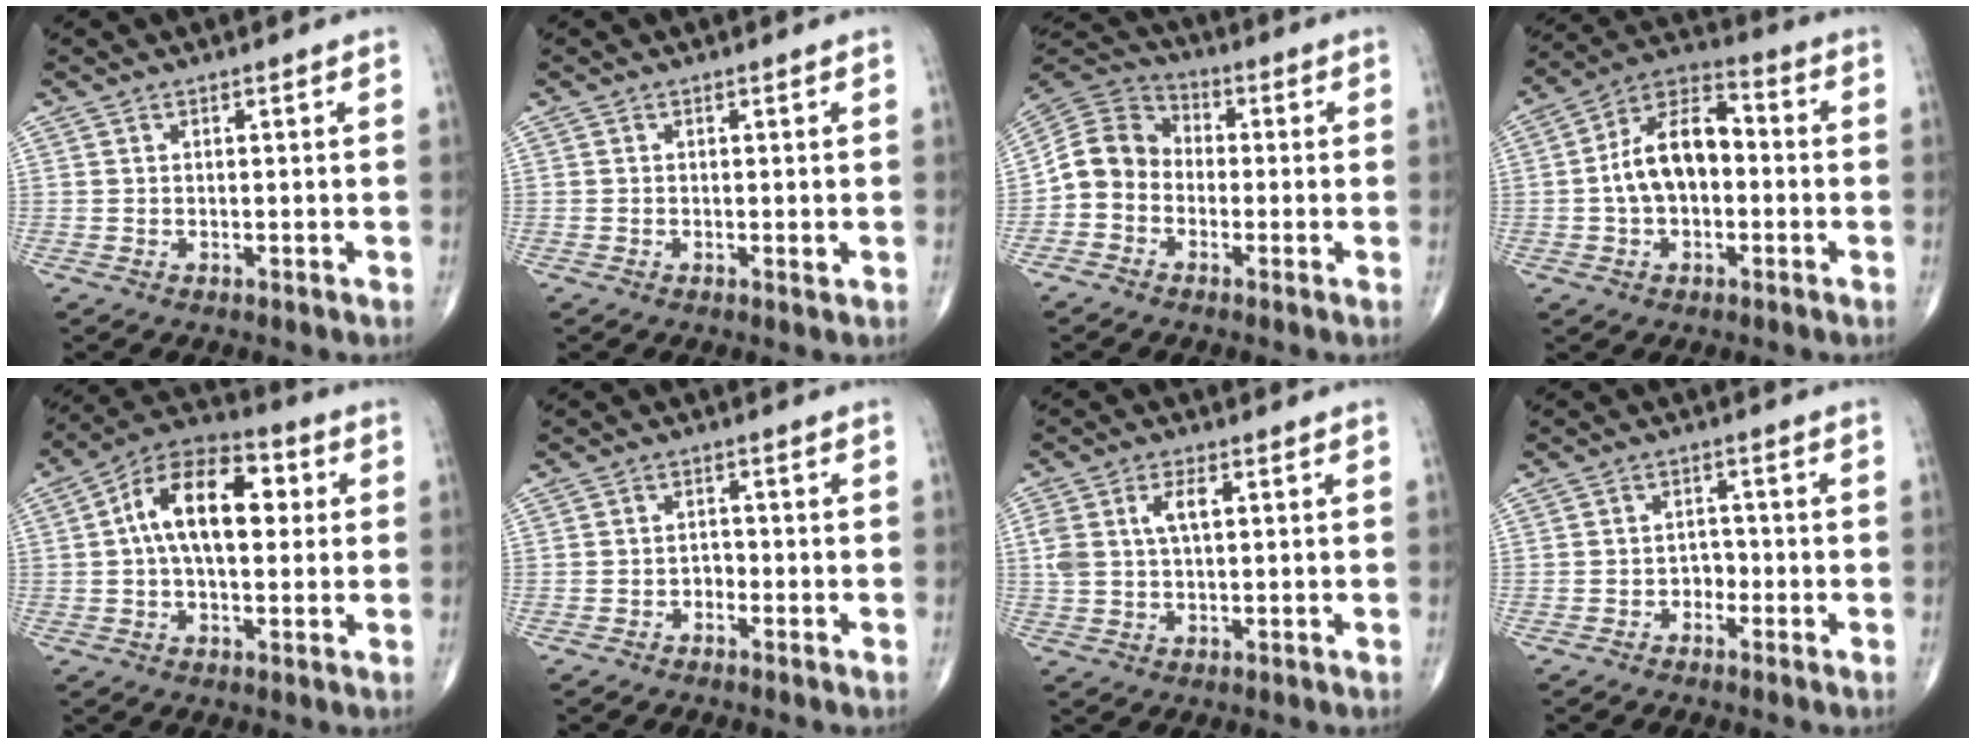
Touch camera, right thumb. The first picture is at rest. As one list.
[{"total": 0.7, "force": [-0.1, 0.2, 0.6], "torque": [-0.011, -0.003, -0.005]}, {"total": 8.5, "force": [-2.0, 7.2, 3.9], "torque": [-0.060, 0.040, -0.055]}, {"total": 12.7, "force": [-0.6, 7.8, 10.0], "torque": [-0.164, 0.040, -0.023]}, {"total": 15.1, "force": [2.3, 8.4, 12.4], "torque": [-0.190, 0.030, 0.027]}, {"total": 1.7, "force": [-1.0, 1.2, 0.7], "torque": [0.000, 0.008, -0.024]}, {"total": 5.8, "force": [1.6, 2.9, 4.8], "torque": [-0.109, 0.011, 0.034]}, {"total": 2.4, "force": [-1.2, 1.8, 1.0], "torque": [0.001, 0.014, -0.026]}]